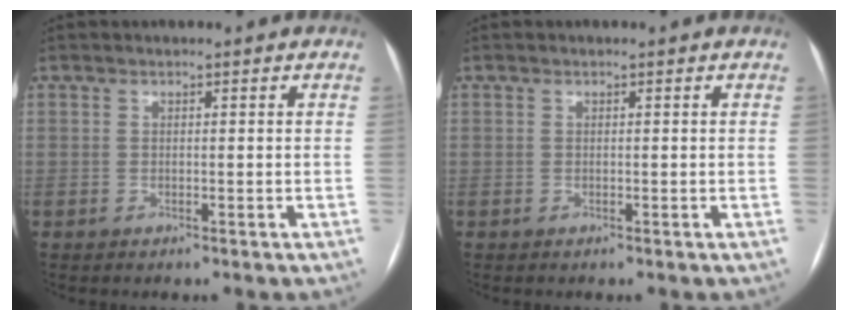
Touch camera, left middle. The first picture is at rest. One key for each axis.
{"total": 0.0}